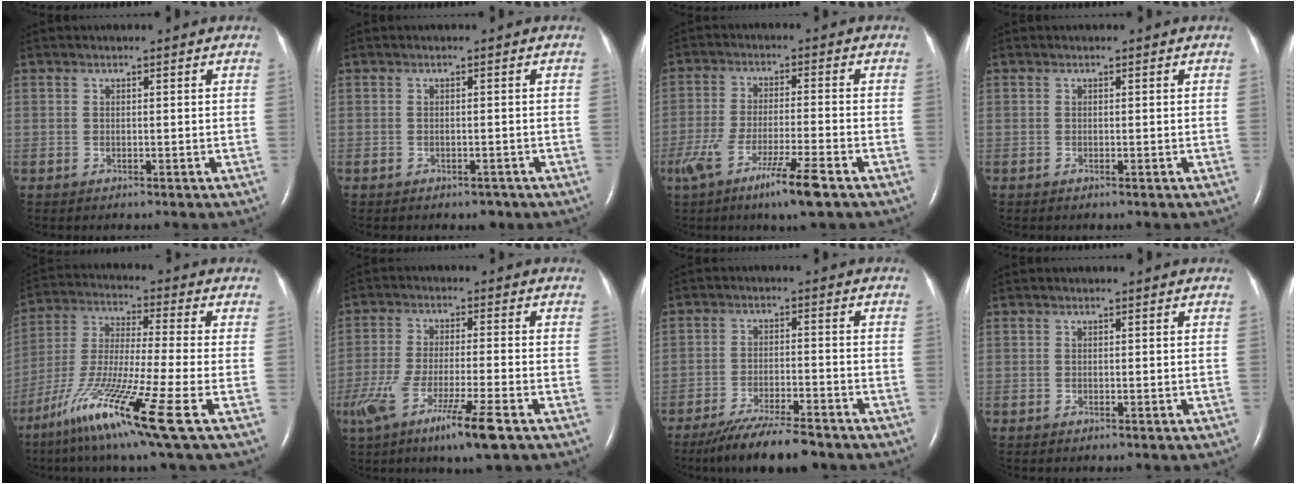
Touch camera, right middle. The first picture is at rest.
{"total": 1.6, "force": [-1.0, 1.0, 0.7], "torque": [-0.009, 0.002, -0.009]}
{"total": 9.8, "force": [-5.9, 0.1, 7.8], "torque": [-0.154, -0.024, -0.104]}
{"total": 0.0}
{"total": 17.4, "force": [-8.7, -0.3, 15.0], "torque": [-0.313, -0.045, -0.165]}
{"total": 11.8, "force": [-6.6, 0.4, 9.8], "torque": [-0.193, -0.036, -0.116]}
{"total": 10.3, "force": [-8.6, 1.1, 5.5], "torque": [-0.091, -0.026, -0.141]}
{"total": 0.0}